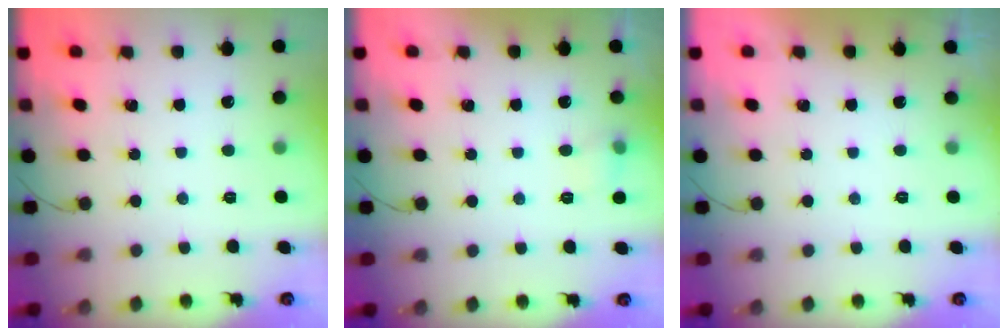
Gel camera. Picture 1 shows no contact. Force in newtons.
{"total": 5.5, "press": 5.3, "slide": 1.5}
{"total": 0.0}